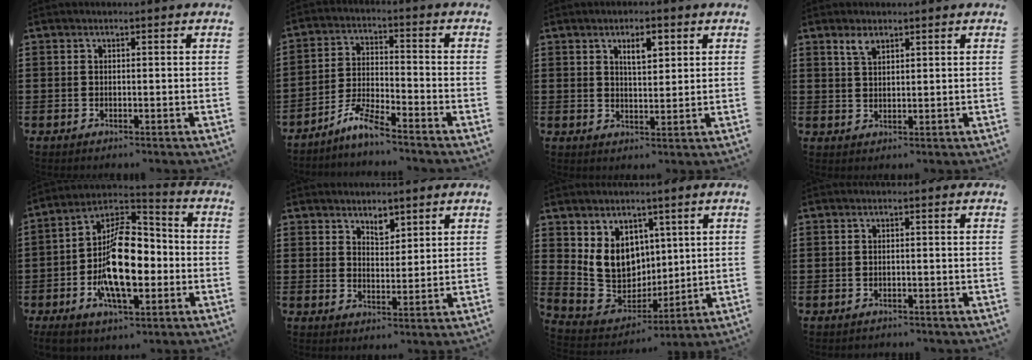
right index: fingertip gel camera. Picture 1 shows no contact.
{"total": 5.7, "force": [-5.1, 0.0, 2.5], "torque": [-0.065, -0.011, -0.103]}
{"total": 3.8, "force": [1.8, 1.4, 3.0], "torque": [-0.049, 0.000, 0.028]}
{"total": 2.5, "force": [1.8, 1.1, 1.4], "torque": [-0.032, 0.004, 0.033]}
{"total": 15.8, "force": [-3.8, 8.1, 13.0], "torque": [-0.255, 0.000, -0.071]}
{"total": 3.0, "force": [2.5, 1.5, 0.8], "torque": [-0.014, 0.003, 0.045]}
{"total": 9.8, "force": [2.4, 8.4, 4.3], "torque": [-0.115, -0.007, 0.051]}
{"total": 0.8, "force": [-0.7, 0.3, 0.0], "torque": [-0.003, 0.002, -0.017]}